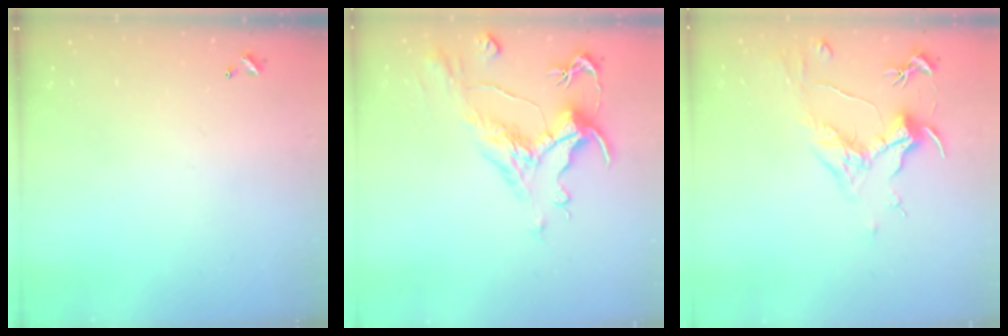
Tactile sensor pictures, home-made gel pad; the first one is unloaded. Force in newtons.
{"total": 2.6, "press": 2.1, "slide": 1.6}
{"total": 1.5, "press": 1.3, "slide": 0.8}